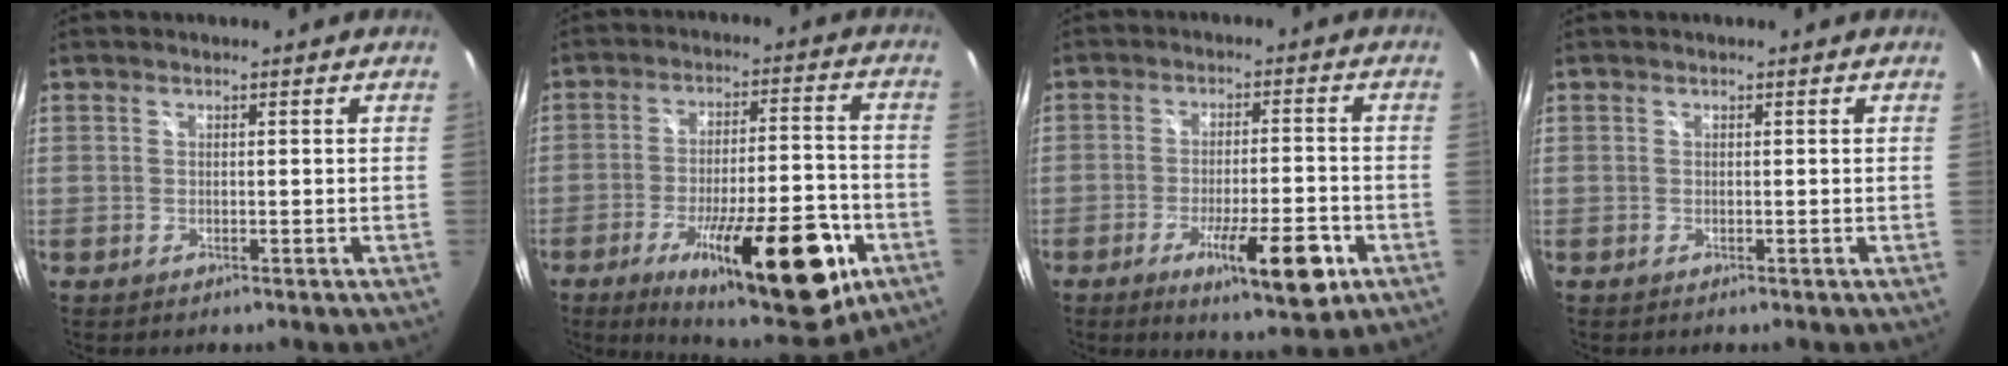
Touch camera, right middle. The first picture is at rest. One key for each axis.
{"total": 22.3, "fx": -10.9, "fy": 6.9, "fz": 18.2, "tx": -0.279, "ty": -0.028, "tz": -0.148}
{"total": 11.6, "fx": -5.7, "fy": 2.4, "fz": 9.8, "tx": -0.167, "ty": -0.021, "tz": -0.081}
{"total": 0.0}